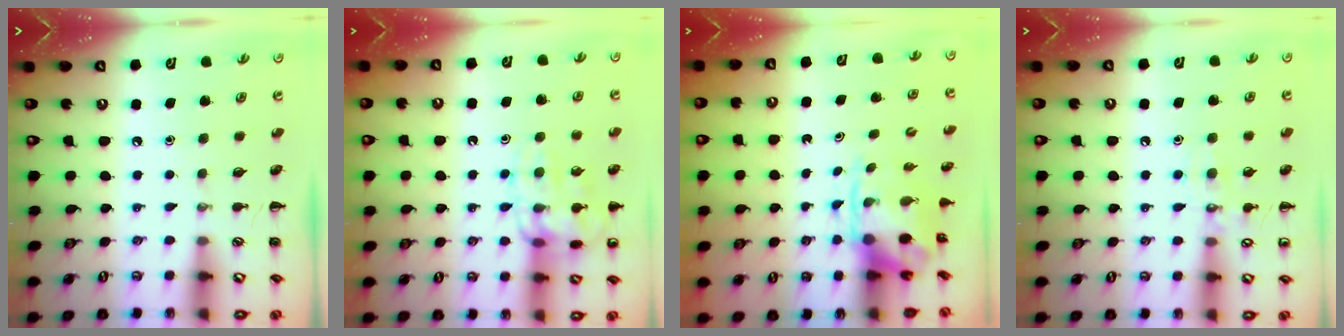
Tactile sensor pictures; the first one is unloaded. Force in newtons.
{"total": 14.2, "press": 14.2, "slide": 0.2}
{"total": 3.6, "press": 3.5, "slide": 0.8}
{"total": 7.7, "press": 7.6, "slide": 1.4}